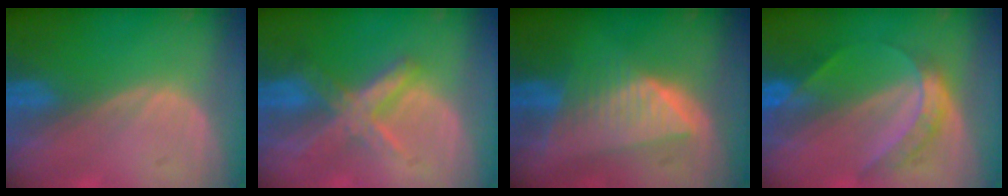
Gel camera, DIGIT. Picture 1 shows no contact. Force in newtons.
{"total": 7.3, "press": 6.2, "slide": 3.8}
{"total": 7.6, "press": 7.1, "slide": 2.9}
{"total": 6.1, "press": 5.2, "slide": 3.1}